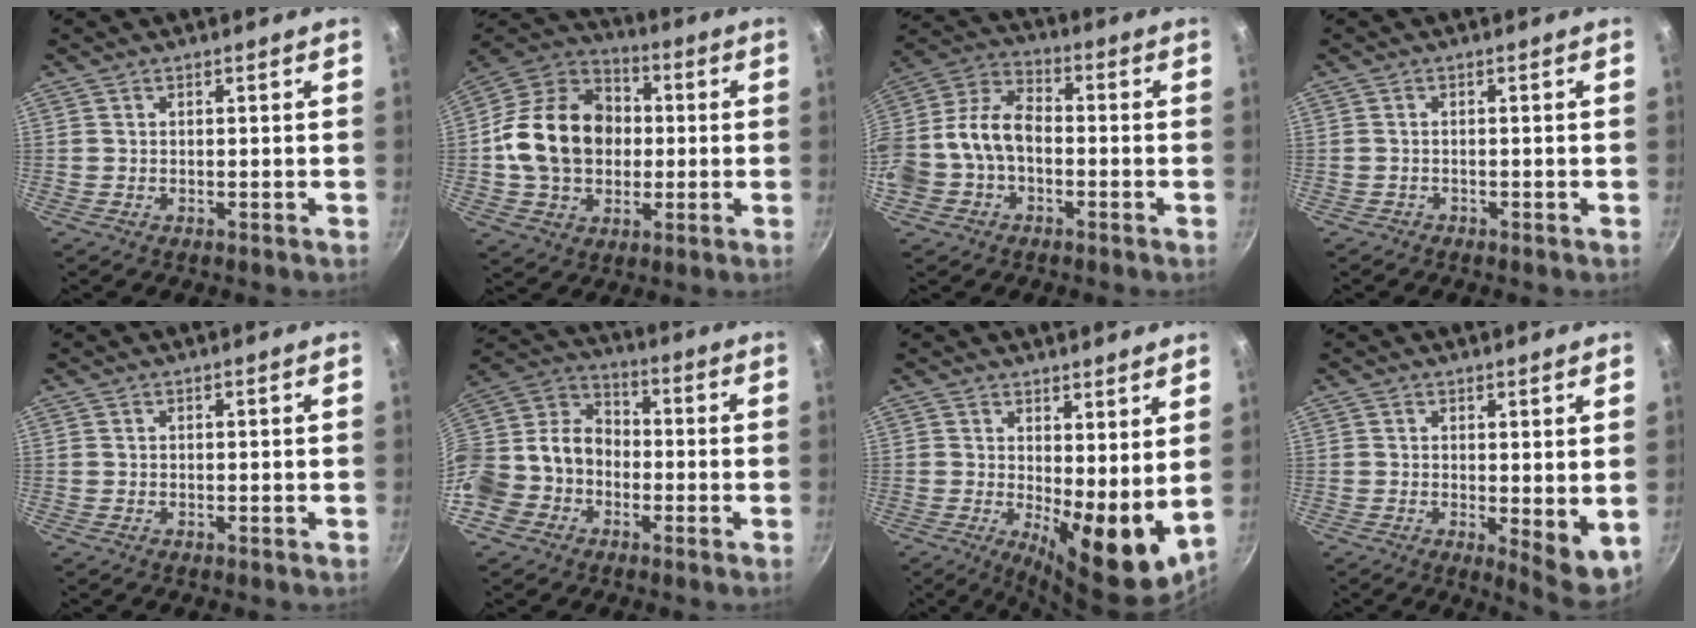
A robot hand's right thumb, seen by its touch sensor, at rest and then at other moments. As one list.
[{"total": 19.2, "force": [0.1, 15.2, 11.8], "torque": [-0.178, 0.031, -0.005]}, {"total": 13.7, "force": [-2.5, 9.5, 9.6], "torque": [-0.176, 0.052, -0.059]}, {"total": 0.8, "force": [-0.6, 0.5, 0.0], "torque": [-0.003, 0.012, -0.010]}, {"total": 0.0}, {"total": 17.6, "force": [-5.3, 14.5, 8.5], "torque": [-0.165, 0.075, -0.112]}, {"total": 12.1, "force": [2.1, 4.7, 11.0], "torque": [-0.132, -0.031, 0.038]}, {"total": 6.6, "force": [0.7, 2.7, 6.0], "torque": [-0.072, -0.014, 0.016]}]